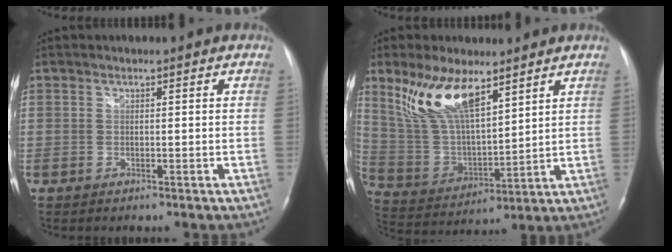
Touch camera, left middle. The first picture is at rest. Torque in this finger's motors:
{"motor_torque": [1.14, -1.00, 0.23, 0.12]}